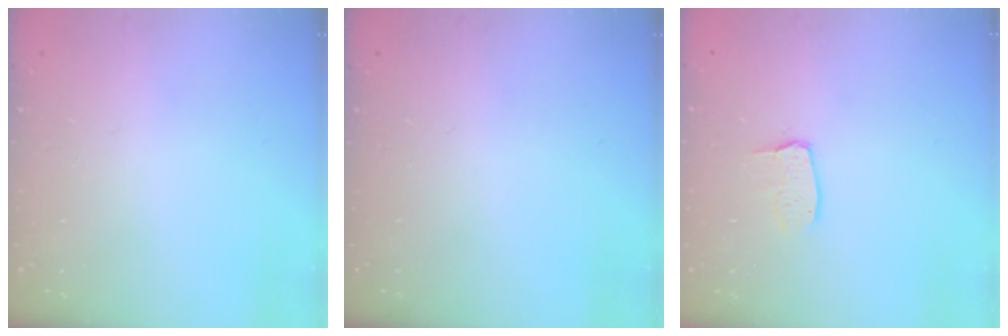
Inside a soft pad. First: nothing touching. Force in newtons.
{"total": 0.0}
{"total": 3.0, "press": 3.0, "slide": 0.2}